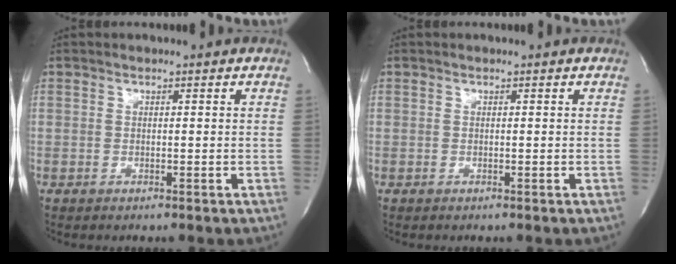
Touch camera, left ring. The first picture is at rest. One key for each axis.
{"total": 0.0}